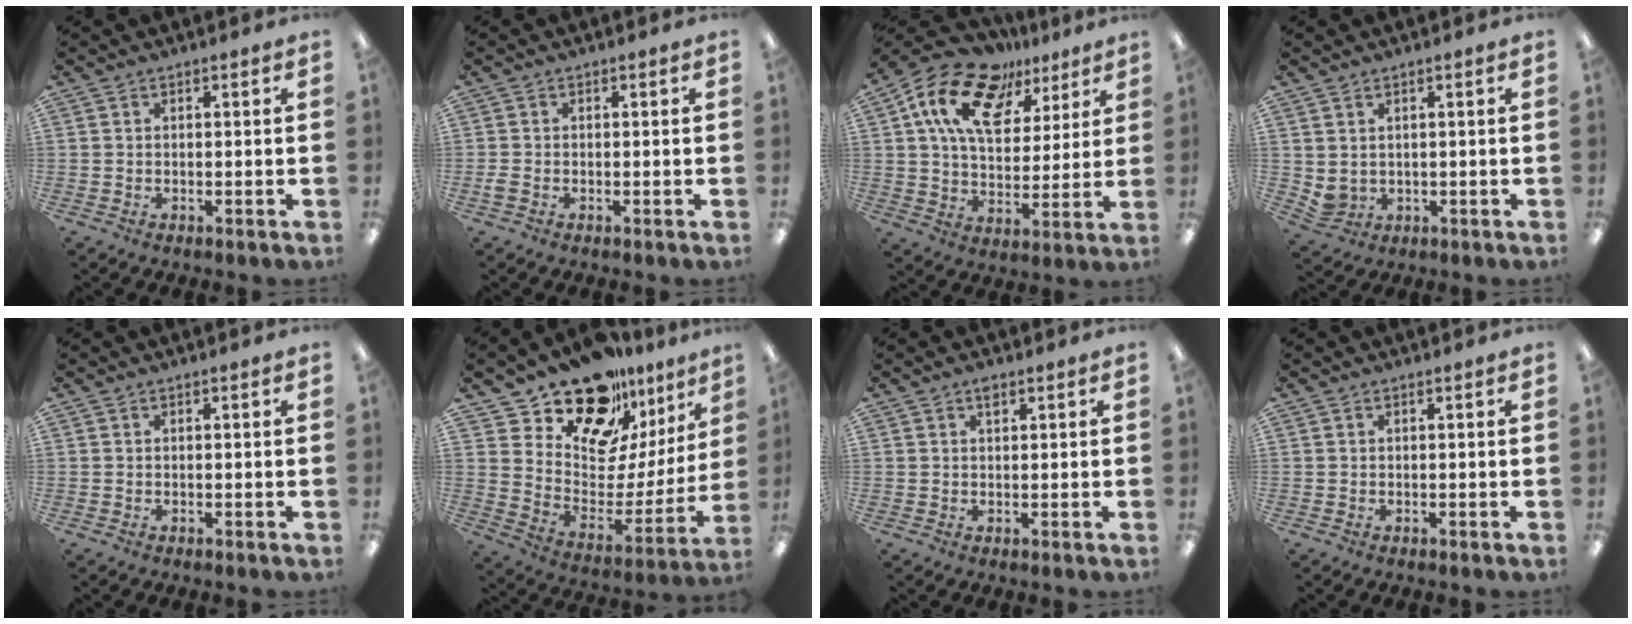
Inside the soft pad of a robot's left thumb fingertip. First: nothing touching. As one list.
[{"total": 1.3, "force": [-0.5, 0.8, 0.9], "torque": [-0.015, 0.001, -0.009]}, {"total": 18.4, "force": [10.5, 10.9, 10.4], "torque": [-0.194, -0.036, 0.193]}, {"total": 2.6, "force": [1.4, 2.0, 0.8], "torque": [-0.019, -0.004, 0.027]}, {"total": 0.0}, {"total": 18.3, "force": [15.5, 8.2, 5.5], "torque": [-0.102, -0.127, 0.274]}, {"total": 1.4, "force": [0.8, 0.7, 0.9], "torque": [-0.012, -0.002, 0.013]}, {"total": 0.0}]